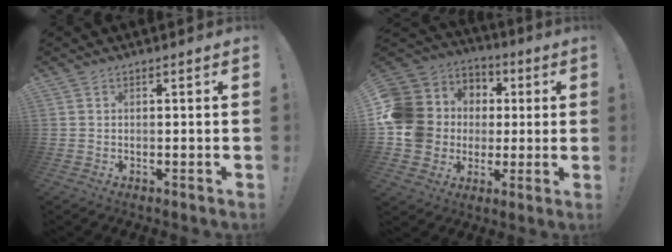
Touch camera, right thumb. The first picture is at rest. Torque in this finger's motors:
{"motor_torque": [2.34, 1.75, 1.27, -0.29, 0.18]}